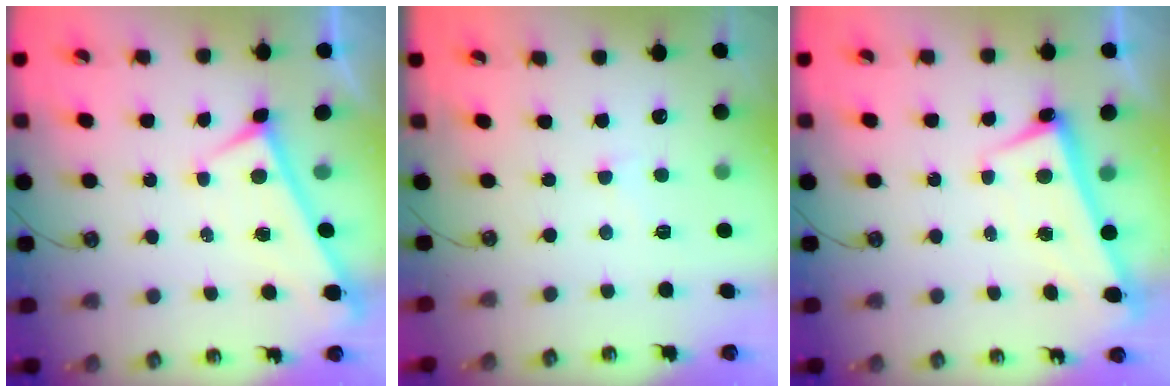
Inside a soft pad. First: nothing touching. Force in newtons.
{"total": 1.5, "press": 1.4, "slide": 0.6}
{"total": 2.4, "press": 2.3, "slide": 0.7}